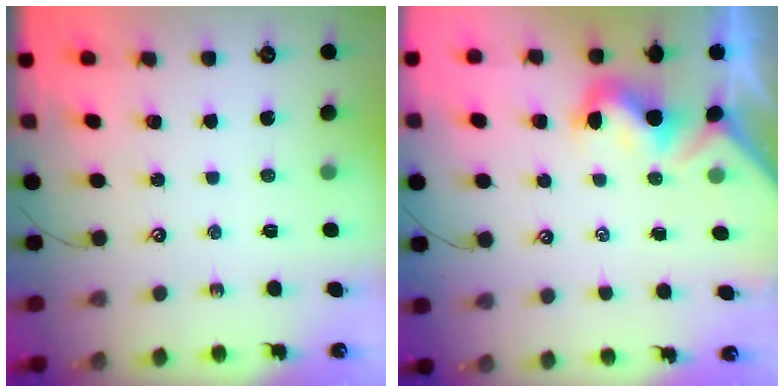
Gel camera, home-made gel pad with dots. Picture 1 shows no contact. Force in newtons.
{"total": 0.7, "press": 0.5, "slide": 0.6}